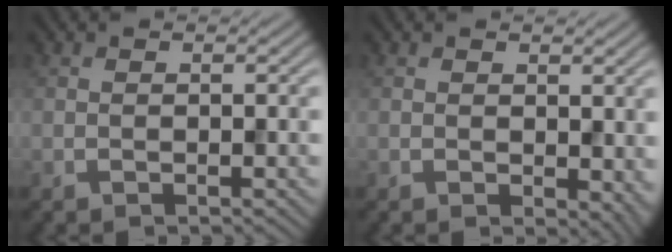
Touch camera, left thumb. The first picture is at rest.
{"total": 2.9, "force": [0.2, 1.9, 2.2], "torque": [-0.027, -0.010, 0.006]}